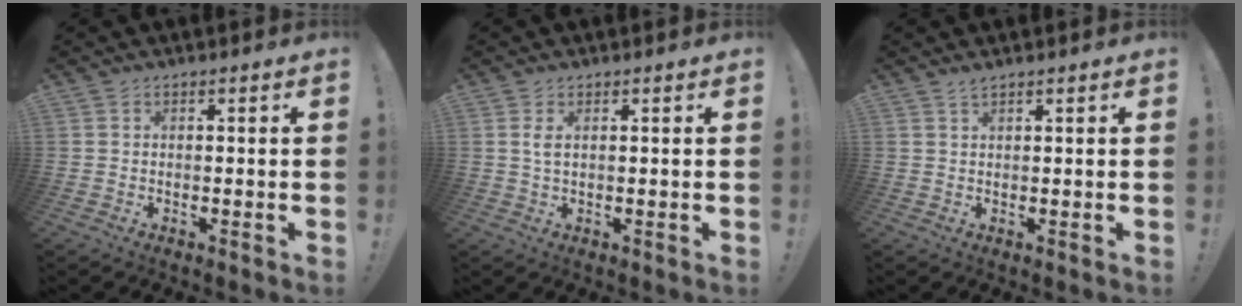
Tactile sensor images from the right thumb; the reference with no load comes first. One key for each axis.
{"total": 2.3, "fx": 0.7, "fy": 0.7, "fz": 2.1, "tx": -0.044, "ty": 0.002, "tz": 0.011}
{"total": 1.1, "fx": 1.0, "fy": 0.0, "fz": 0.5, "tx": -0.011, "ty": -0.002, "tz": 0.018}